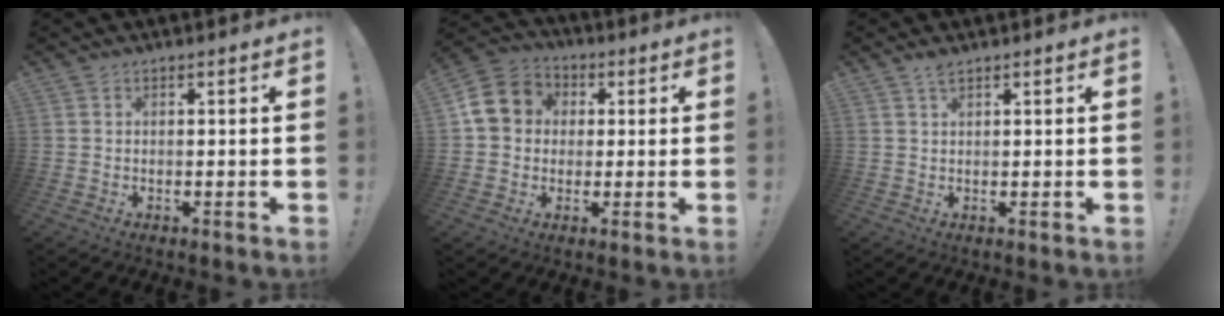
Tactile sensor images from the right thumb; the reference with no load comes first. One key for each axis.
{"total": 10.9, "fx": 1.4, "fy": 9.7, "fz": 4.9, "tx": -0.073, "ty": 0.016, "tz": 0.035}
{"total": 1.8, "fx": 1.5, "fy": 0.3, "fz": 1.0, "tx": -0.015, "ty": -0.005, "tz": 0.026}